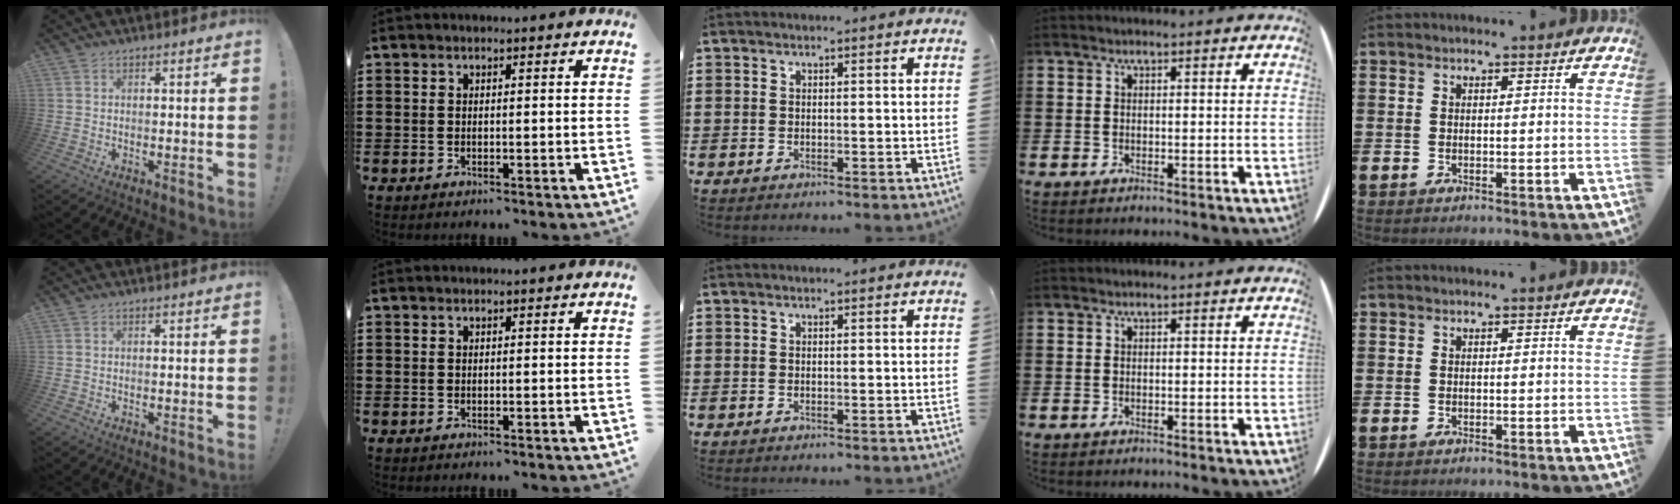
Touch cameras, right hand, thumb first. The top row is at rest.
{}